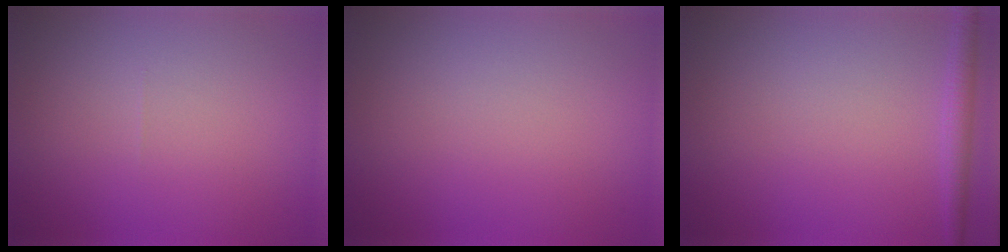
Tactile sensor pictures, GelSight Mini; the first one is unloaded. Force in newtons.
{"total": 0.0}
{"total": 1.7, "press": 1.7, "slide": 0.1}